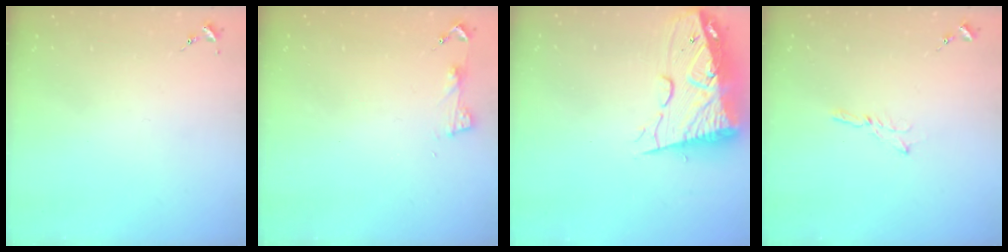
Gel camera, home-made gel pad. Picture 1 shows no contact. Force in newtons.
{"total": 4.4, "press": 4.4, "slide": 0.5}
{"total": 15.5, "press": 15.4, "slide": 1.4}
{"total": 4.0, "press": 4.0, "slide": 0.2}